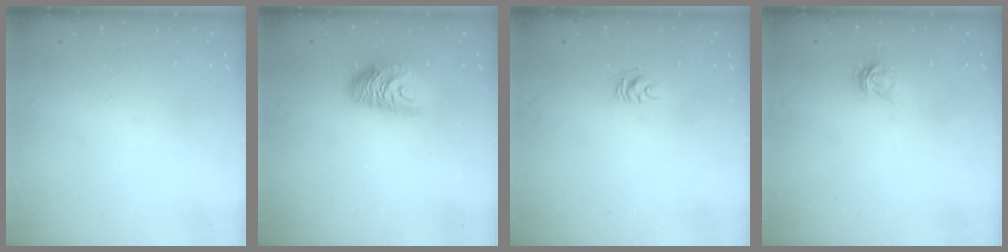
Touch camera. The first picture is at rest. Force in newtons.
{"total": 9.8, "press": 9.8, "slide": 0.2}
{"total": 4.6, "press": 4.5, "slide": 0.5}
{"total": 3.5, "press": 3.5, "slide": 0.1}